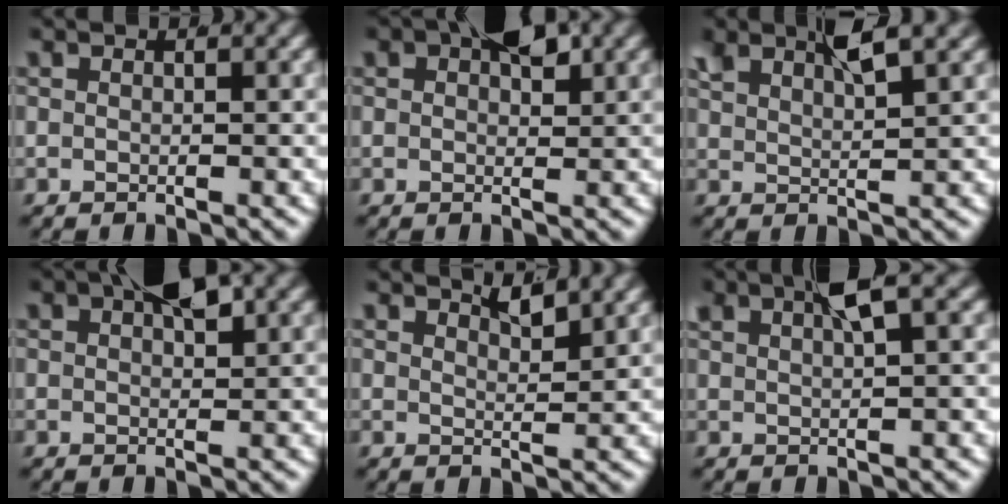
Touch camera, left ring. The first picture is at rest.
{"total": 3.5, "force": [1.5, 1.7, 2.7], "torque": [-0.041, -0.006, 0.027]}
{"total": 3.4, "force": [2.7, 0.0, 2.0], "torque": [-0.036, -0.003, 0.055]}
{"total": 3.9, "force": [1.9, 1.5, 3.1], "torque": [-0.046, -0.001, 0.033]}
{"total": 2.1, "force": [1.8, -0.6, 0.8], "torque": [-0.013, -0.011, 0.038]}
{"total": 2.8, "force": [1.7, -0.1, 2.2], "torque": [-0.033, 0.005, 0.032]}